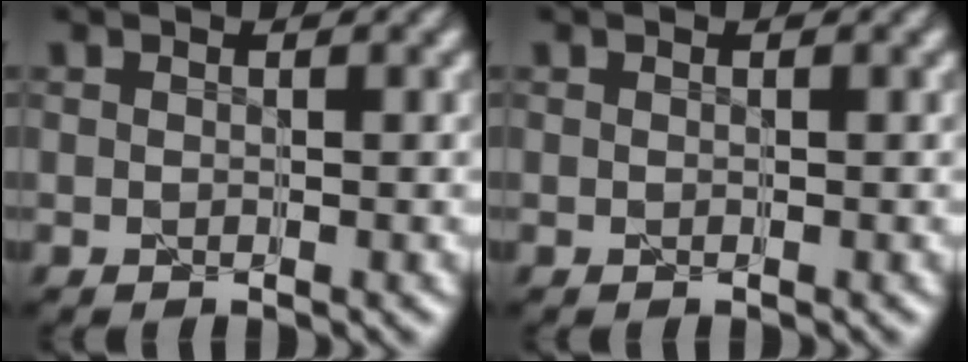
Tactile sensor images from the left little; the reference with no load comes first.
{"total": 0.0}